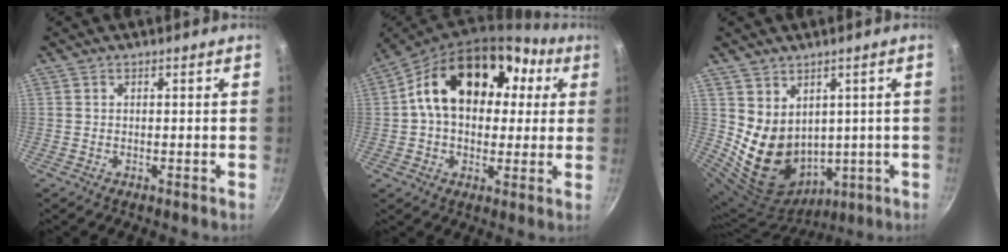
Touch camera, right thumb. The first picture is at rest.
{"total": 19.3, "force": [4.3, 13.6, 13.1], "torque": [-0.183, 0.033, 0.054]}
{"total": 12.4, "force": [2.1, 10.2, 6.8], "torque": [-0.090, -0.016, 0.073]}